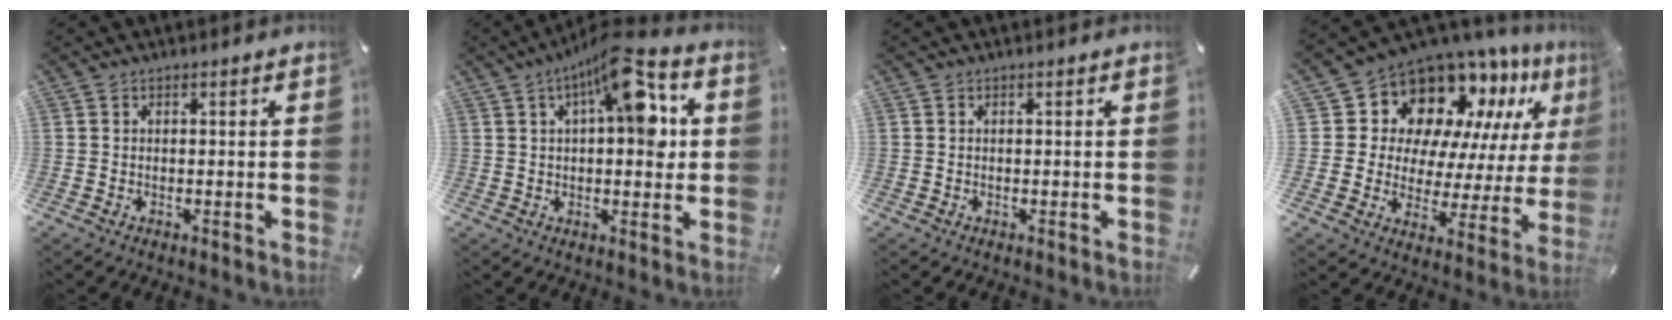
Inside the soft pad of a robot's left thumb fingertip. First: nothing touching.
{"total": 15.0, "force": [5.6, 6.4, 12.4], "torque": [-0.167, -0.023, 0.090]}
{"total": 0.0}
{"total": 13.5, "force": [9.8, 8.5, 3.6], "torque": [-0.068, -0.097, 0.173]}